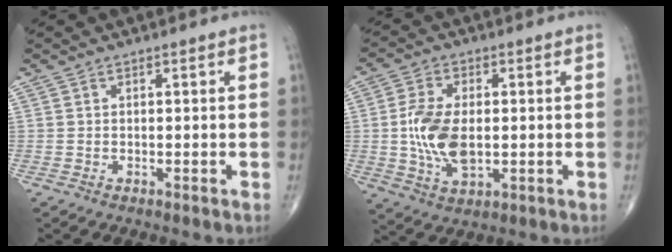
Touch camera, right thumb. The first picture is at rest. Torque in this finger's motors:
{"motor_torque": [0.79, 2.18, 0.68, -0.65, 0.38]}